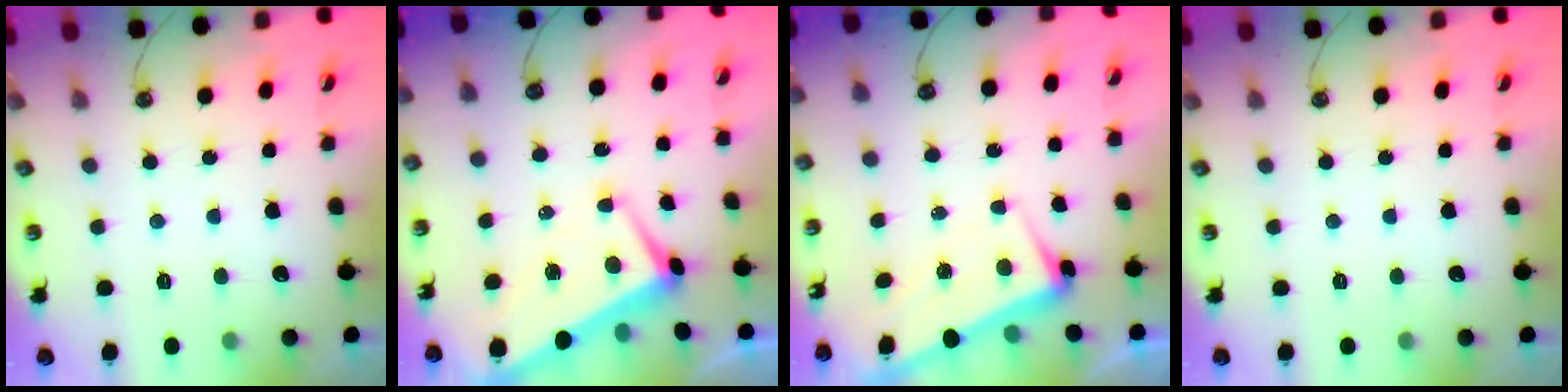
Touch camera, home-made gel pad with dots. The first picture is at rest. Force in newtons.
{"total": 1.7, "press": 1.4, "slide": 1.0}
{"total": 3.0, "press": 2.9, "slide": 0.9}
{"total": 0.0}